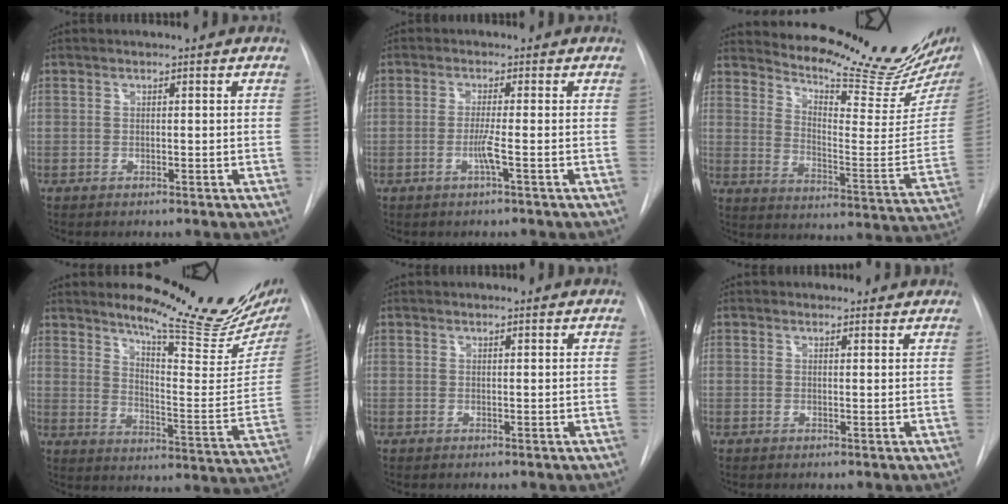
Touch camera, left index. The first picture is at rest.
{"total": 2.4, "force": [-0.9, -0.6, 2.1], "torque": [-0.046, -0.004, -0.018]}
{"total": 18.7, "force": [17.5, 0.4, 6.4], "torque": [-0.107, -0.112, 0.234]}
{"total": 17.9, "force": [15.5, 1.0, 8.8], "torque": [-0.127, -0.096, 0.206]}
{"total": 2.5, "force": [2.4, 0.4, 0.5], "torque": [-0.013, 0.018, 0.027]}
{"total": 2.5, "force": [2.4, 0.8, -0.1], "torque": [0.000, 0.001, 0.017]}